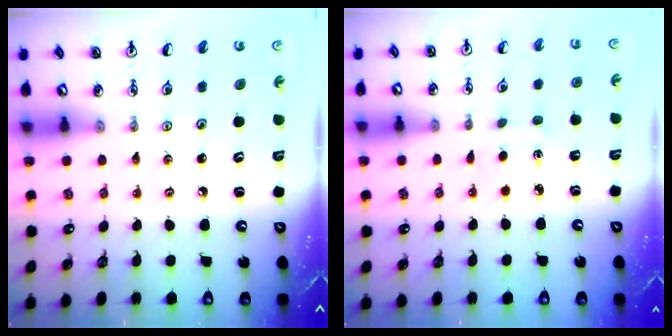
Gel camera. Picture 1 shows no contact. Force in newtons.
{"total": 2.8, "press": 2.8, "slide": 0.4}